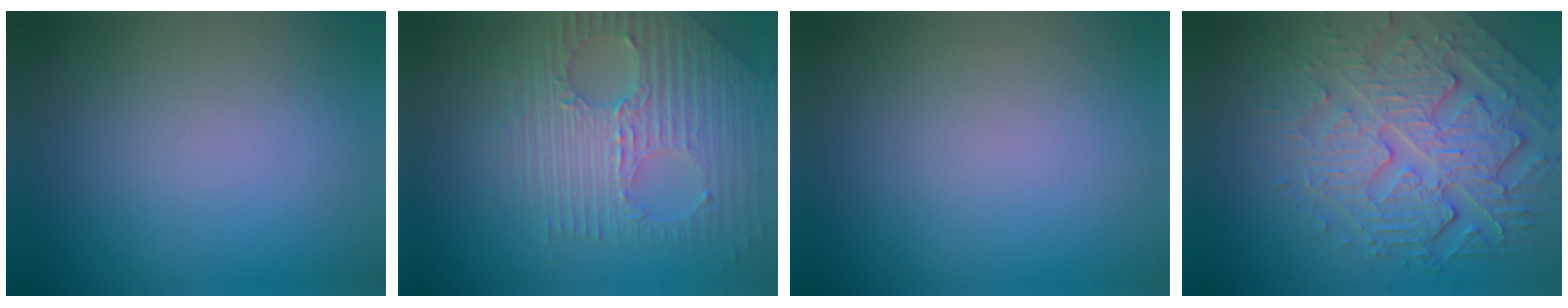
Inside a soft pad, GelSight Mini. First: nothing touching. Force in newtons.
{"total": 7.1, "press": 4.8, "slide": 5.2}
{"total": 0.0}
{"total": 7.2, "press": 5.3, "slide": 4.9}